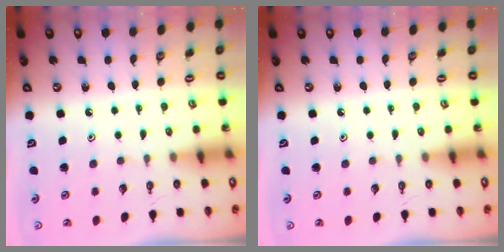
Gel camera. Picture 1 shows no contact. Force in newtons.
{"total": 0.0}